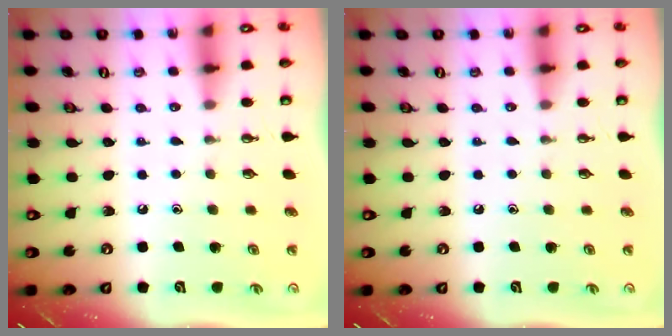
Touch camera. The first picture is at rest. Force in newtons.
{"total": 0.0}